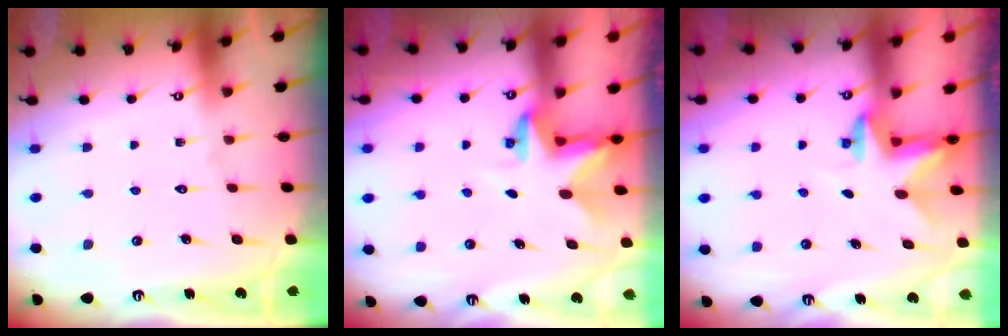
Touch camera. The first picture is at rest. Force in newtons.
{"total": 2.9, "press": 2.9, "slide": 0.2}
{"total": 2.5, "press": 2.5, "slide": 0.4}